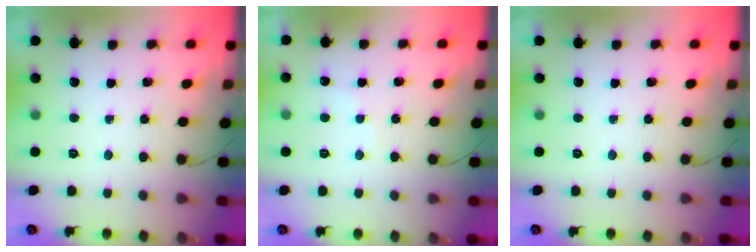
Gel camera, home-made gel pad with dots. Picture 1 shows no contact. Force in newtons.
{"total": 3.1, "press": 3.0, "slide": 0.7}
{"total": 0.0}